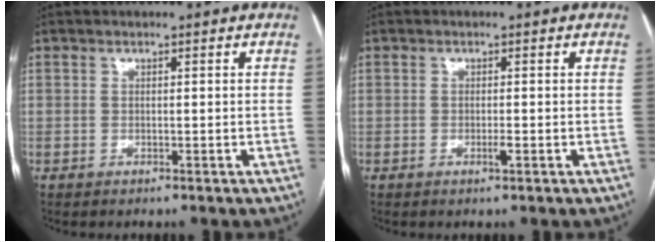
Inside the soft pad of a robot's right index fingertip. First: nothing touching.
{"total": 1.0, "force": [-0.4, 0.1, 0.9], "torque": [-0.022, -0.002, -0.006]}